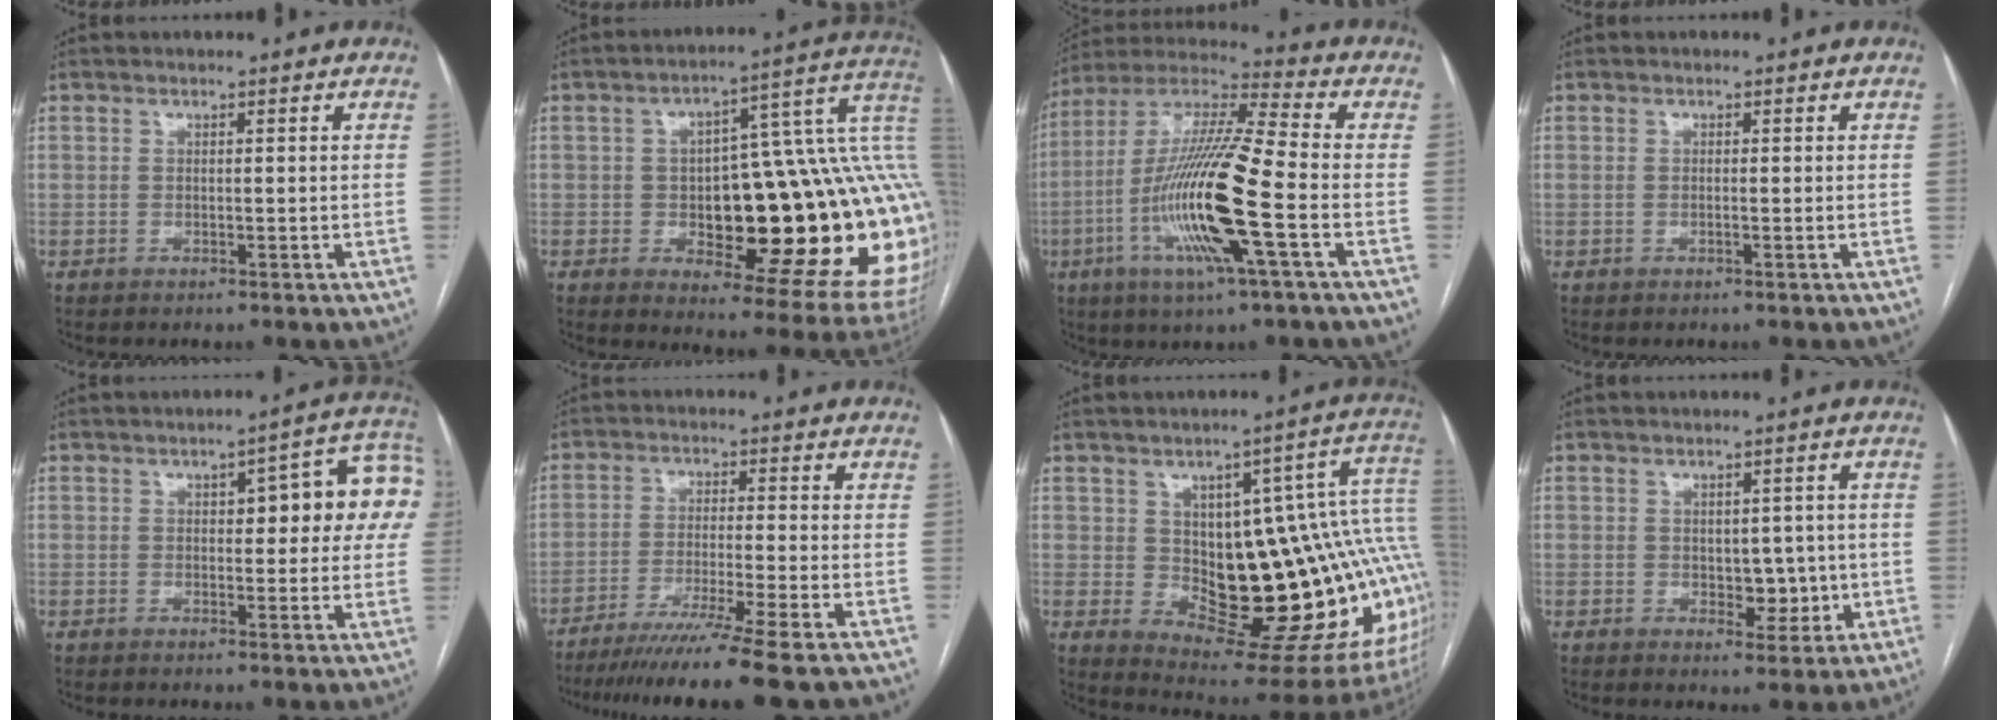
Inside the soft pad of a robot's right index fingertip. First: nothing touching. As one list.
[{"total": 32.0, "force": [-2.2, 8.8, 30.7], "torque": [-0.328, 0.034, -0.013]}, {"total": 18.6, "force": [-5.2, 0.7, 17.8], "torque": [-0.361, -0.011, -0.104]}, {"total": 0.0}, {"total": 12.2, "force": [2.6, 3.9, 11.3], "torque": [-0.131, 0.037, 0.027]}, {"total": 13.6, "force": [-10.8, -2.3, 7.9], "torque": [-0.115, -0.044, -0.169]}, {"total": 25.0, "force": [0.1, 7.9, 23.7], "torque": [-0.209, 0.025, 0.025]}, {"total": 4.5, "force": [-0.4, 3.0, 3.3], "torque": [-0.034, 0.008, 0.003]}]